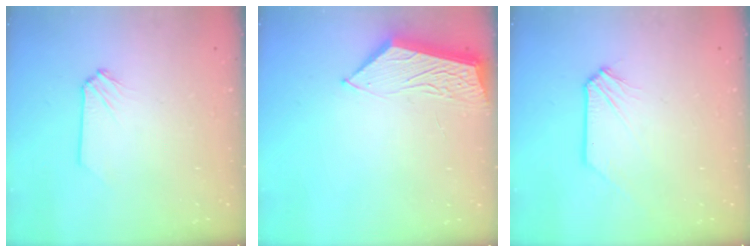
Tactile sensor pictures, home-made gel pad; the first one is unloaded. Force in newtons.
{"total": 4.5, "press": 4.4, "slide": 0.4}
{"total": 0.0}